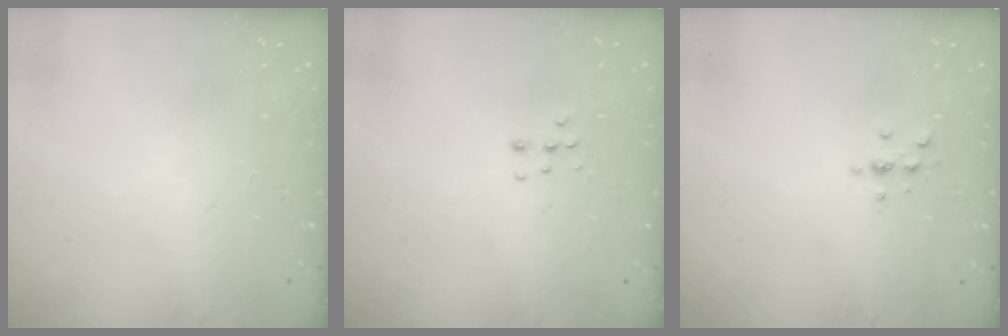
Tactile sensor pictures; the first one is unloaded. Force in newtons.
{"total": 5.4, "press": 5.4, "slide": 0.9}
{"total": 2.1, "press": 2.1, "slide": 0.2}